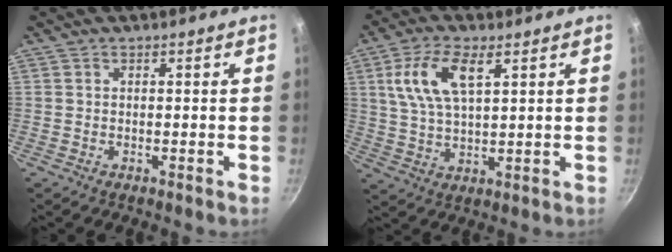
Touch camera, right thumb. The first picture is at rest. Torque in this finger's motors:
{"motor_torque": [-0.75, 1.11, 1.15, 0.39, 0.32]}